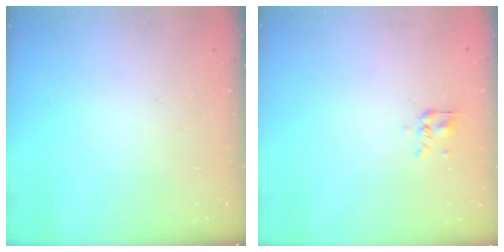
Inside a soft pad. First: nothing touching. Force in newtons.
{"total": 3.1, "press": 2.9, "slide": 1.1}